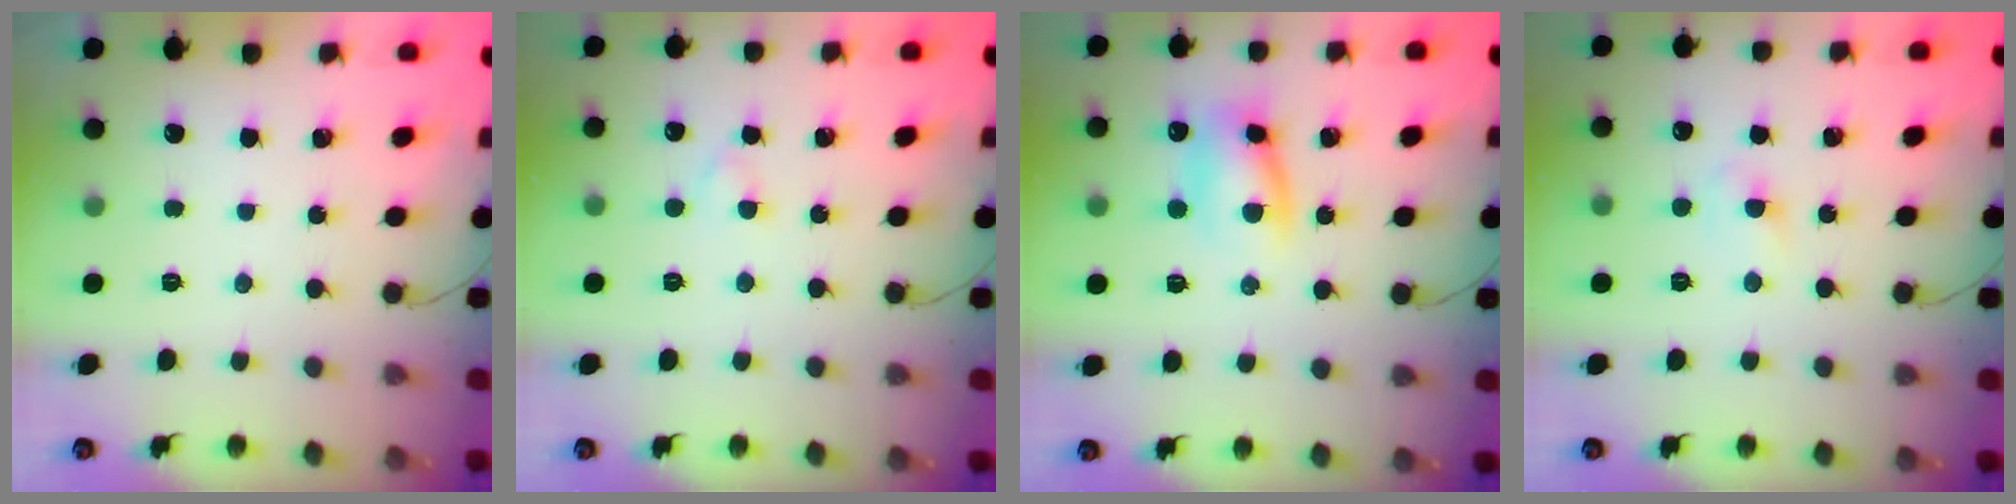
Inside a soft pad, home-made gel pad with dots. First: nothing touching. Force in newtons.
{"total": 1.8, "press": 1.6, "slide": 0.9}
{"total": 9.5, "press": 9.4, "slide": 1.6}
{"total": 3.5, "press": 3.3, "slide": 1.1}